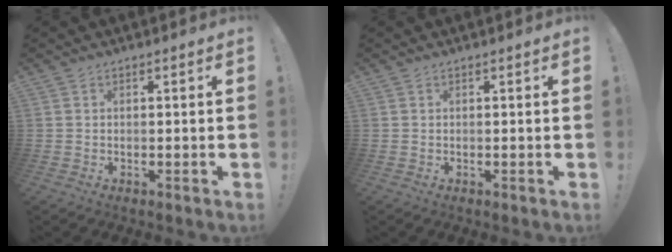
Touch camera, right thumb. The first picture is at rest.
{"total": 0.0}